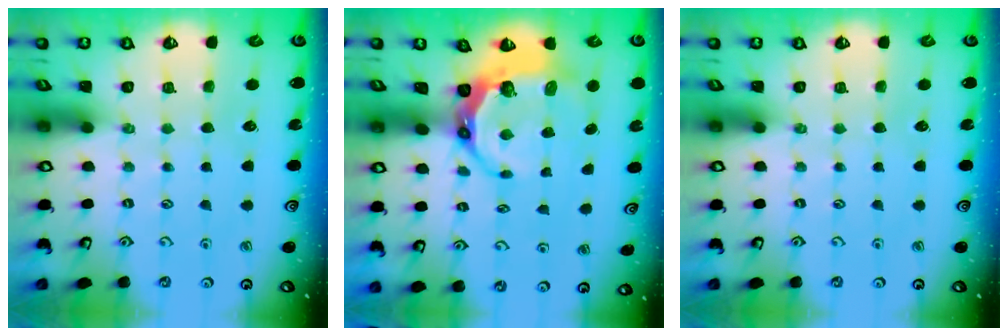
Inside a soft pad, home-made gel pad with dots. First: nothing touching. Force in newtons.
{"total": 8.6, "press": 7.5, "slide": 4.2}
{"total": 0.0}